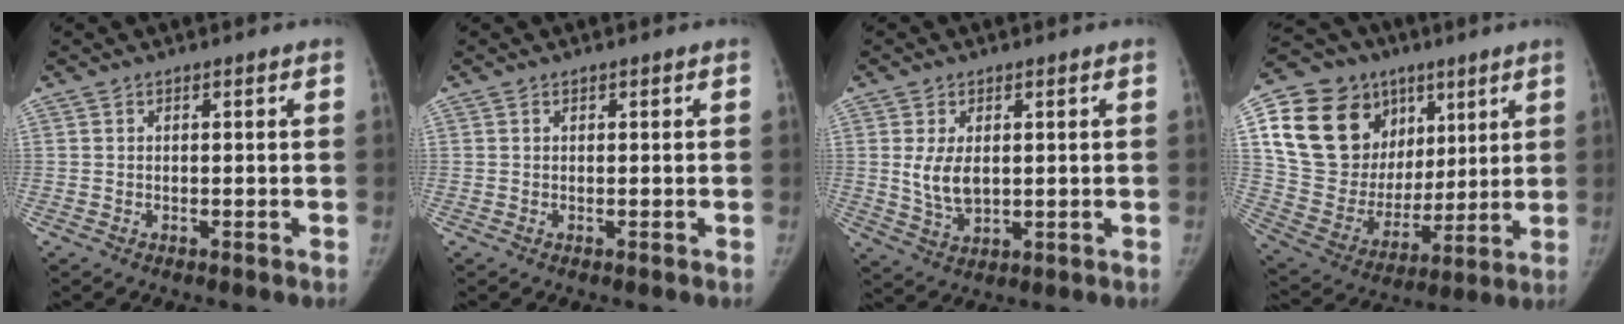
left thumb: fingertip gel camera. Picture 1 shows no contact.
{"total": 0.0}
{"total": 6.4, "force": [0.8, 3.9, 5.1], "torque": [-0.089, -0.011, 0.026]}
{"total": 25.7, "force": [10.3, 18.6, 14.5], "torque": [-0.224, 0.010, 0.194]}